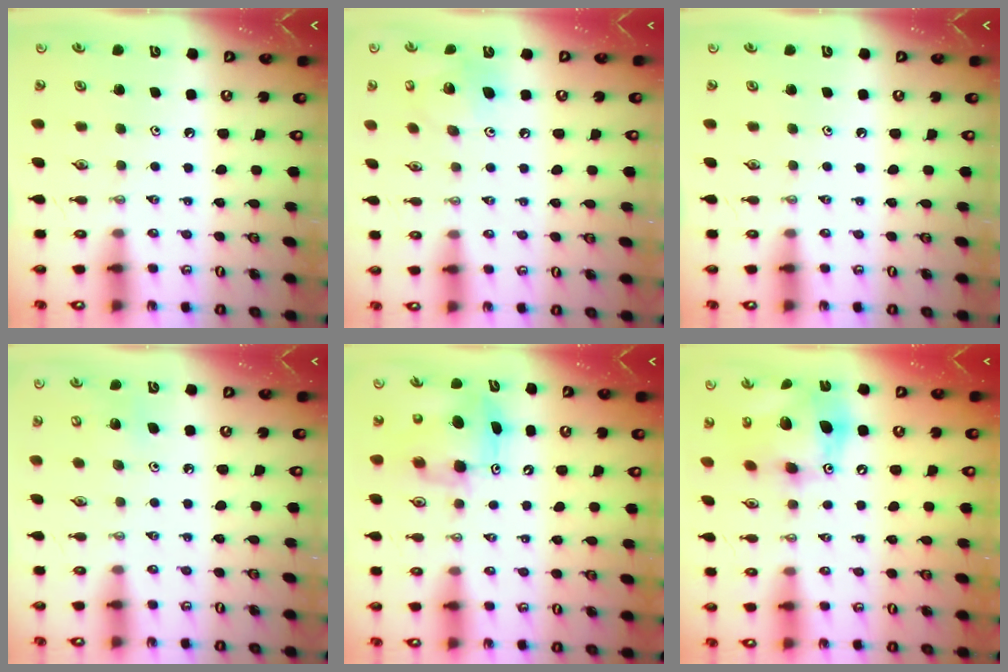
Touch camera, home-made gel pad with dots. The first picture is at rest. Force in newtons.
{"total": 12.0, "press": 11.8, "slide": 2.3}
{"total": 0.0}
{"total": 6.1, "press": 6.1, "slide": 0.9}
{"total": 8.0, "press": 8.0, "slide": 0.8}
{"total": 15.6, "press": 15.5, "slide": 1.6}